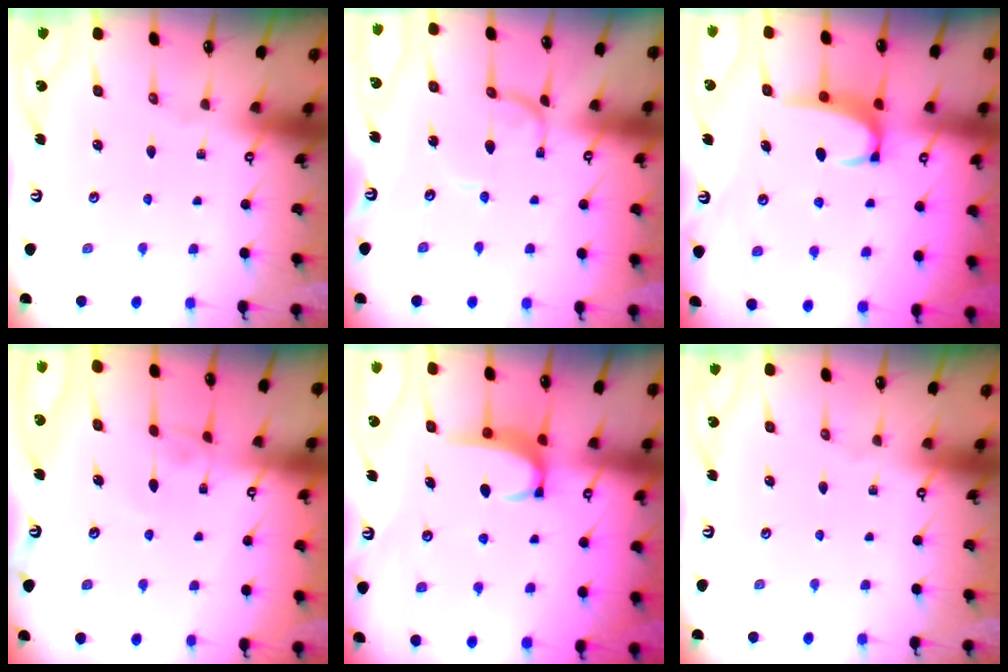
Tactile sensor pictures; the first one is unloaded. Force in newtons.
{"total": 1.0, "press": 1.0, "slide": 0.1}
{"total": 3.0, "press": 3.0, "slide": 0.4}
{"total": 2.6, "press": 2.6, "slide": 0.4}
{"total": 3.4, "press": 3.4, "slide": 0.4}
{"total": 0.0}